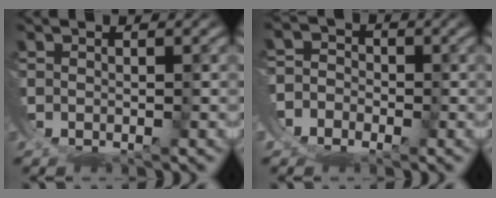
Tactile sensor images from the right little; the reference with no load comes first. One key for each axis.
{"total": 5.3, "fx": -2.1, "fy": 4.9, "fz": 0.0, "tx": -0.027, "ty": -0.023, "tz": -0.041}